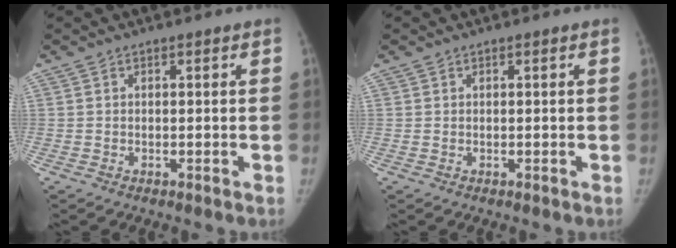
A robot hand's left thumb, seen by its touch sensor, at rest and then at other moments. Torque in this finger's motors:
{"motor_torque": [-0.02, -0.11, -0.03, 0.60, -0.02]}